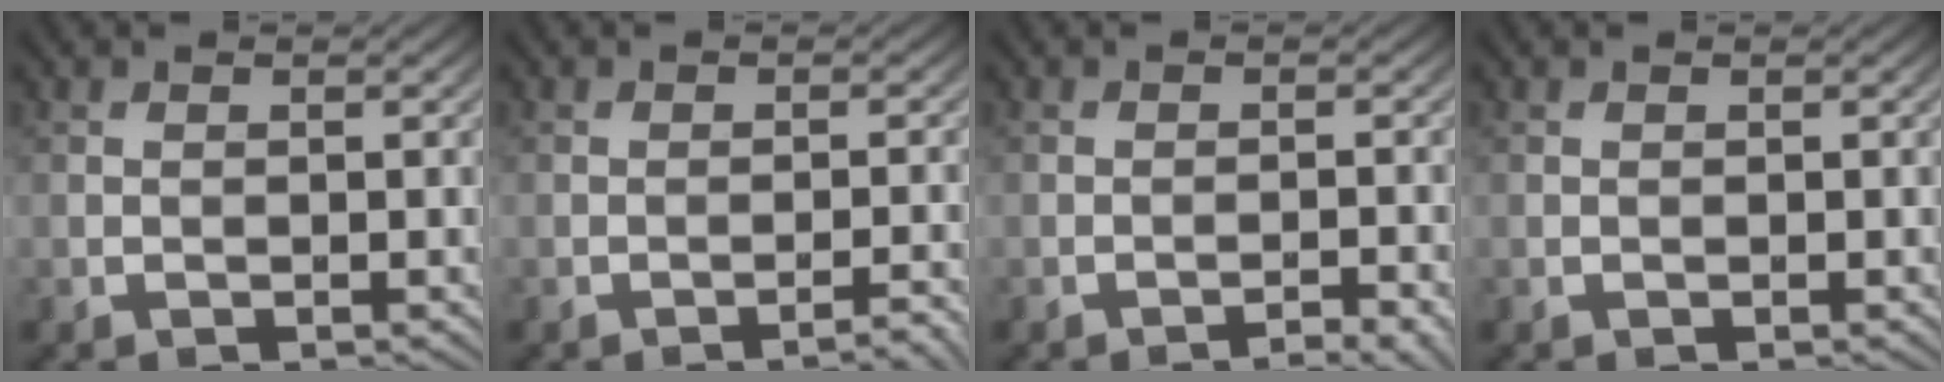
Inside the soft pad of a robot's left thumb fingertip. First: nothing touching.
{"total": 1.9, "force": [-1.6, -0.6, 0.7], "torque": [-0.014, 0.006, -0.027]}
{"total": 2.5, "force": [-2.1, -0.1, 1.4], "torque": [-0.020, 0.006, -0.032]}
{"total": 0.0}